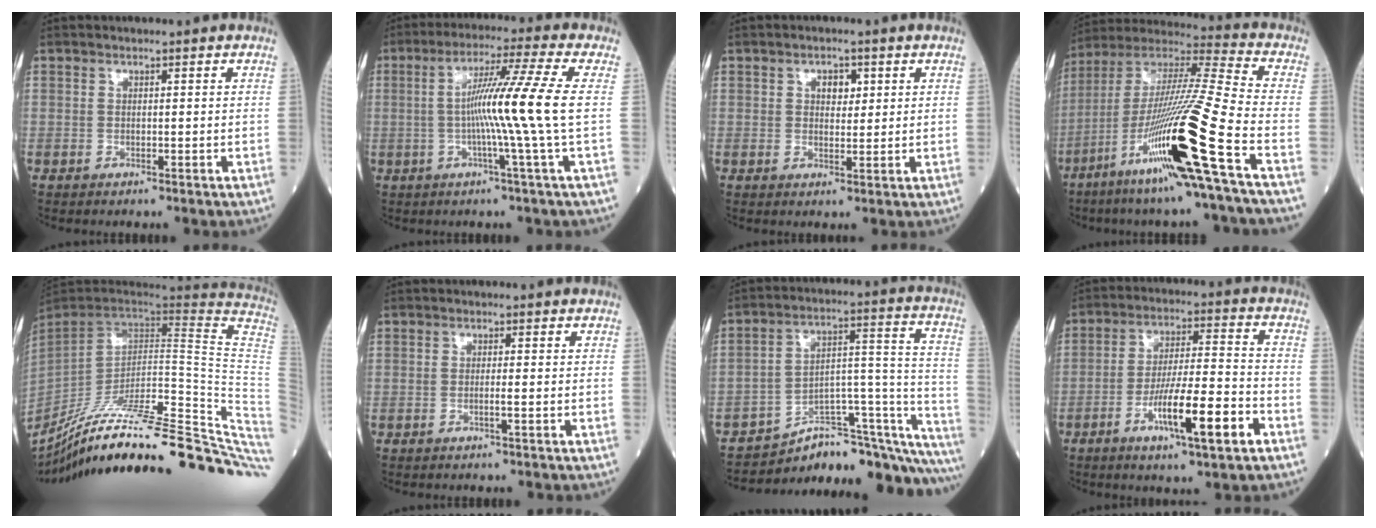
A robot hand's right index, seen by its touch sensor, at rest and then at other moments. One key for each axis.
{"total": 10.9, "fx": -0.6, "fy": -3.1, "fz": 10.4, "tx": -0.183, "ty": 0.001, "tz": -0.010}
{"total": 2.8, "fx": 1.1, "fy": 1.7, "fz": 1.9, "tx": -0.025, "ty": 0.004, "tz": 0.016}
{"total": 22.9, "fx": -9.9, "fy": -1.4, "fz": 20.6, "tx": -0.402, "ty": -0.042, "tz": -0.191}
{"total": 39.4, "fx": -30.6, "fy": 3.3, "fz": 24.5, "tx": -0.257, "ty": -0.056, "tz": -0.429}
{"total": 0.8, "fx": -0.4, "fy": -0.2, "fz": 0.7, "tx": -0.012, "ty": 0.001, "tz": -0.008}
{"total": 22.1, "fx": -19.8, "fy": 4.5, "fz": 8.8, "tx": -0.041, "ty": 0.064, "tz": -0.274}
{"total": 12.0, "fx": -5.5, "fy": 1.0, "fz": 10.7, "tx": -0.186, "ty": -0.004, "tz": -0.093}